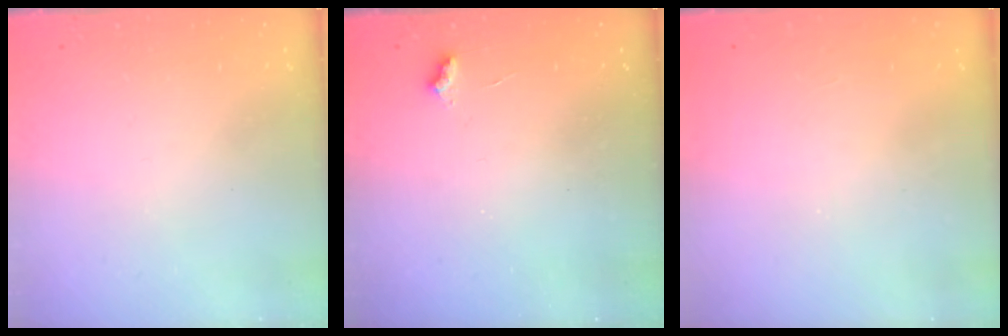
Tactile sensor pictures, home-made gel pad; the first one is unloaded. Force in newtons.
{"total": 3.0, "press": 2.9, "slide": 0.5}
{"total": 1.2, "press": 1.2, "slide": 0.1}